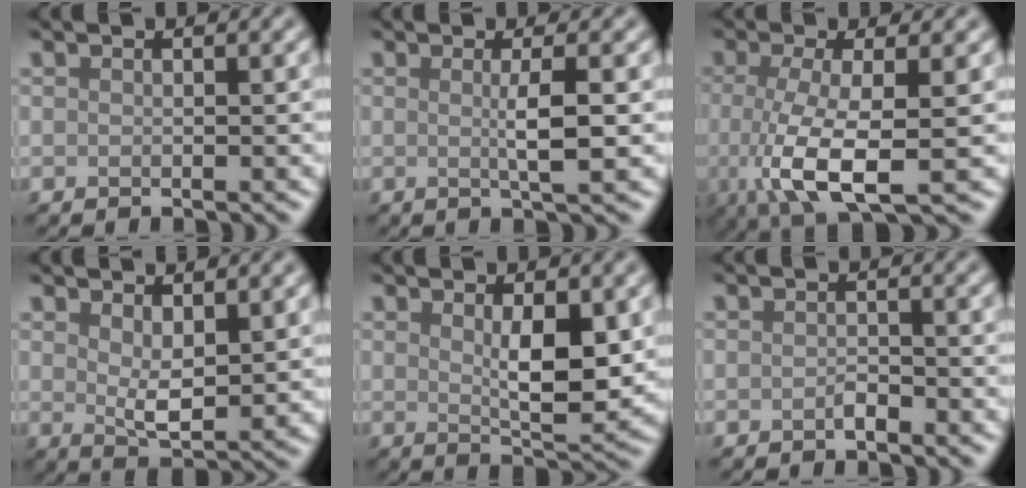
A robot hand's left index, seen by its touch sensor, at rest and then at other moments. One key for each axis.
{"total": 2.8, "fx": 0.1, "fy": 0.4, "fz": 2.8, "tx": -0.046, "ty": -0.002, "tz": -0.003}
{"total": 6.8, "fx": -1.1, "fy": 2.0, "fz": 6.3, "tx": -0.126, "ty": -0.016, "tz": -0.020}
{"total": 3.4, "fx": 1.4, "fy": 1.3, "fz": 2.8, "tx": -0.052, "ty": -0.009, "tz": 0.028}
{"total": 4.4, "fx": 0.9, "fy": 1.4, "fz": 4.0, "tx": -0.066, "ty": -0.007, "tz": 0.020}
{"total": 0.8, "fx": -0.5, "fy": 0.3, "fz": 0.5, "tx": -0.011, "ty": 0.001, "tz": -0.010}